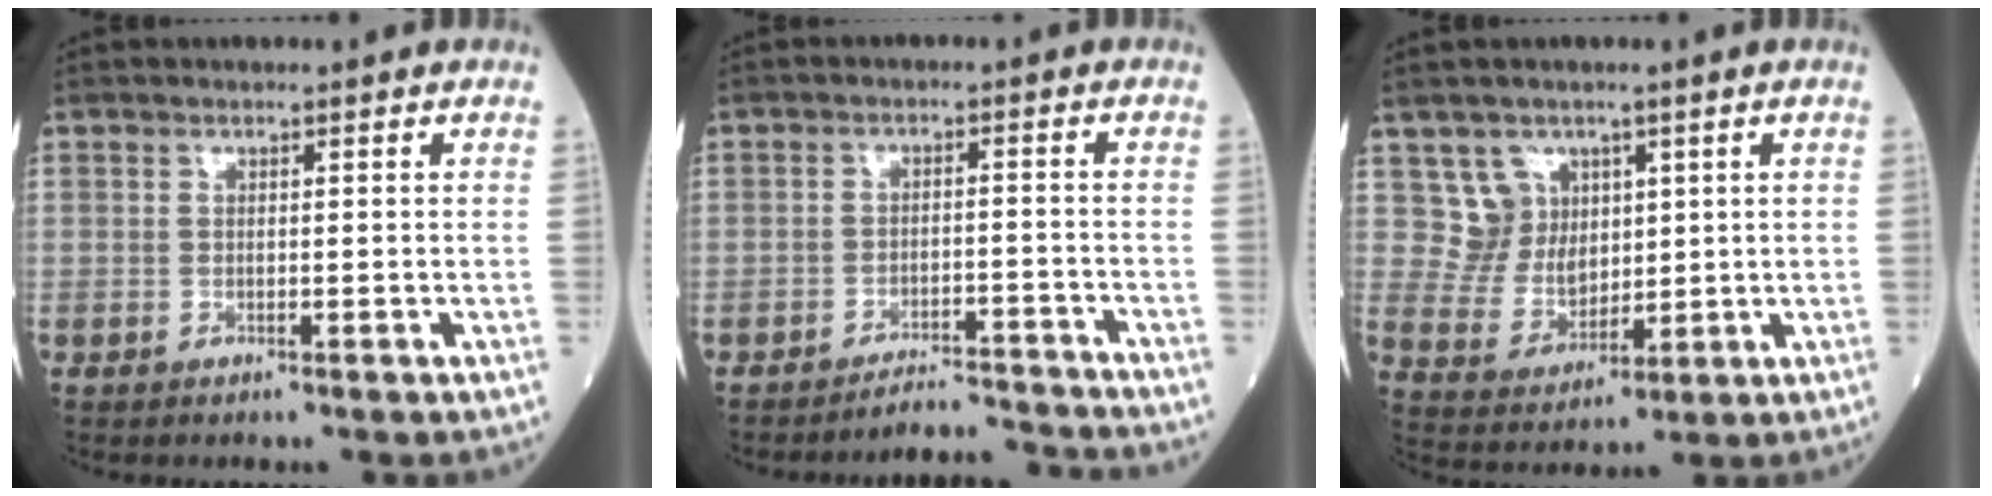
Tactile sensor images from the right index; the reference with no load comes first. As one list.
[{"total": 5.8, "force": [-5.7, -0.4, -0.8], "torque": [0.022, 0.011, -0.088]}, {"total": 6.3, "force": [3.0, 5.5, 0.8], "torque": [-0.018, 0.012, 0.067]}]